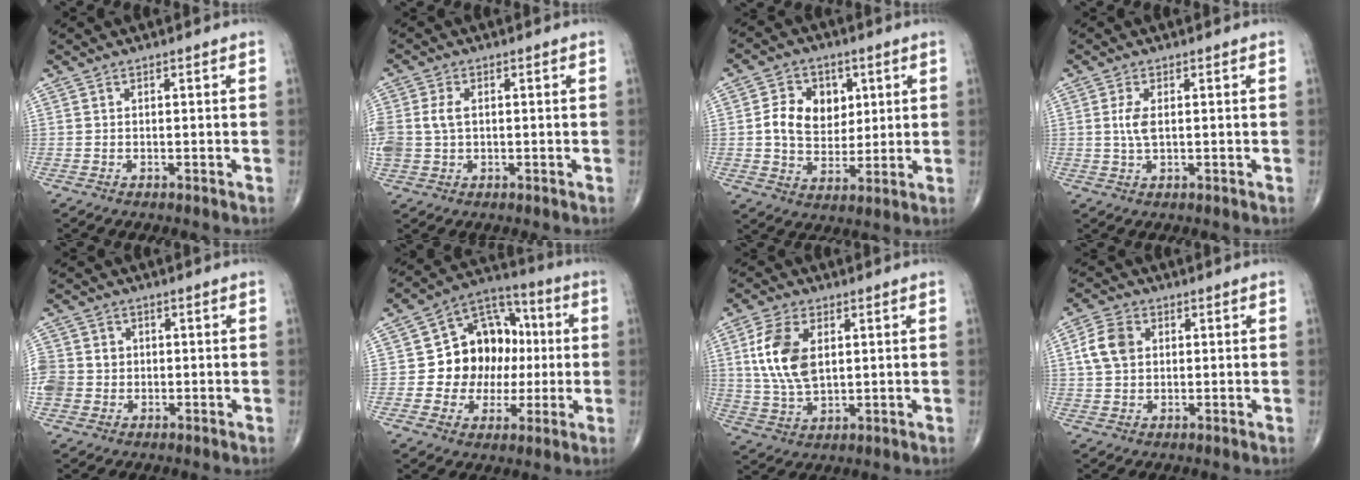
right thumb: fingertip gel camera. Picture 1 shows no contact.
{"total": 6.1, "force": [0.5, 4.3, 4.3], "torque": [-0.107, 0.010, 0.014]}
{"total": 10.9, "force": [2.2, 8.6, 6.4], "torque": [-0.067, -0.004, 0.040]}
{"total": 3.3, "force": [0.4, 1.5, 2.9], "torque": [-0.067, 0.000, 0.011]}
{"total": 9.5, "force": [0.0, 8.8, 3.6], "torque": [-0.085, 0.023, 0.008]}
{"total": 16.6, "force": [0.7, 13.3, 10.0], "torque": [-0.097, 0.029, 0.014]}
{"total": 11.5, "force": [2.6, 6.7, 9.0], "torque": [-0.176, -0.007, 0.053]}
{"total": 6.9, "force": [1.4, 5.2, 4.3], "torque": [-0.076, 0.008, 0.023]}